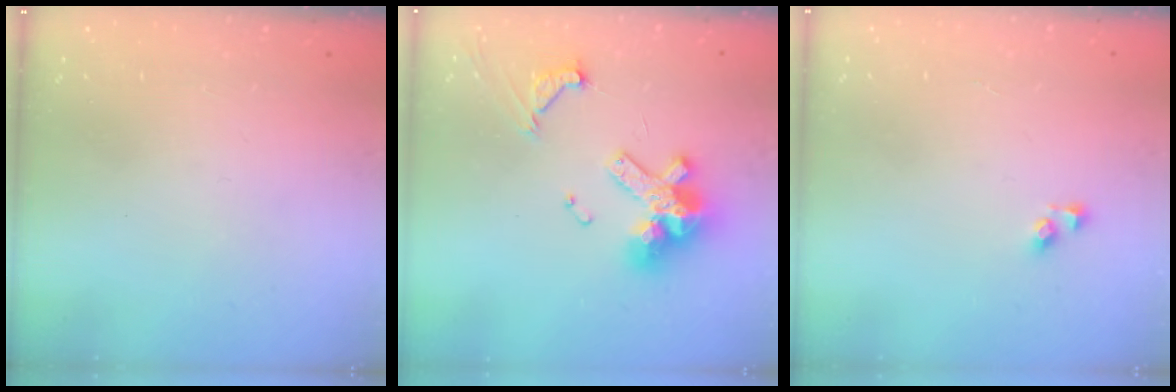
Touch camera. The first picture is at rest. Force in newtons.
{"total": 14.0, "press": 13.8, "slide": 2.3}
{"total": 4.0, "press": 4.0, "slide": 0.4}